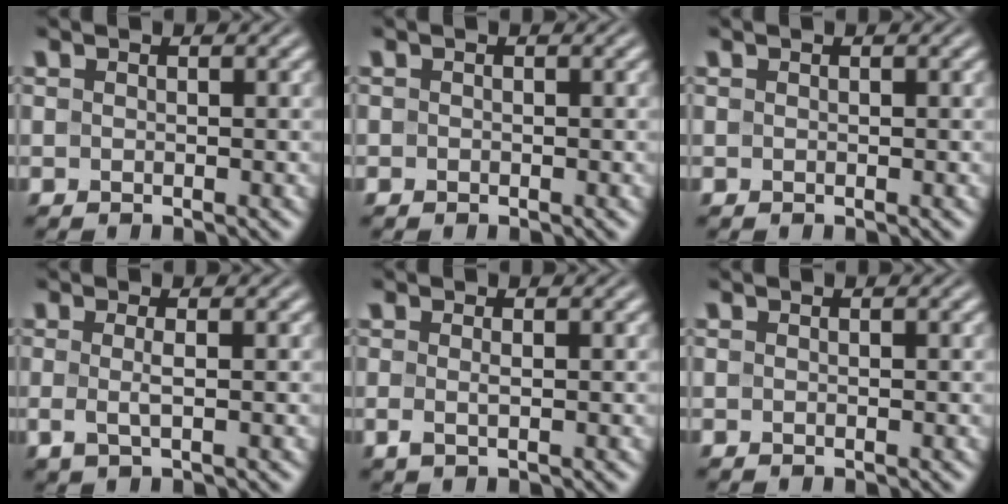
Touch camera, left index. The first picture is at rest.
{"total": 0.0}
{"total": 0.0}
{"total": 1.6, "force": [-0.1, 0.3, 1.5], "torque": [-0.033, -0.002, -0.002]}
{"total": 1.0, "force": [-0.1, 0.2, 1.0], "torque": [-0.024, -0.001, -0.001]}
{"total": 0.0}